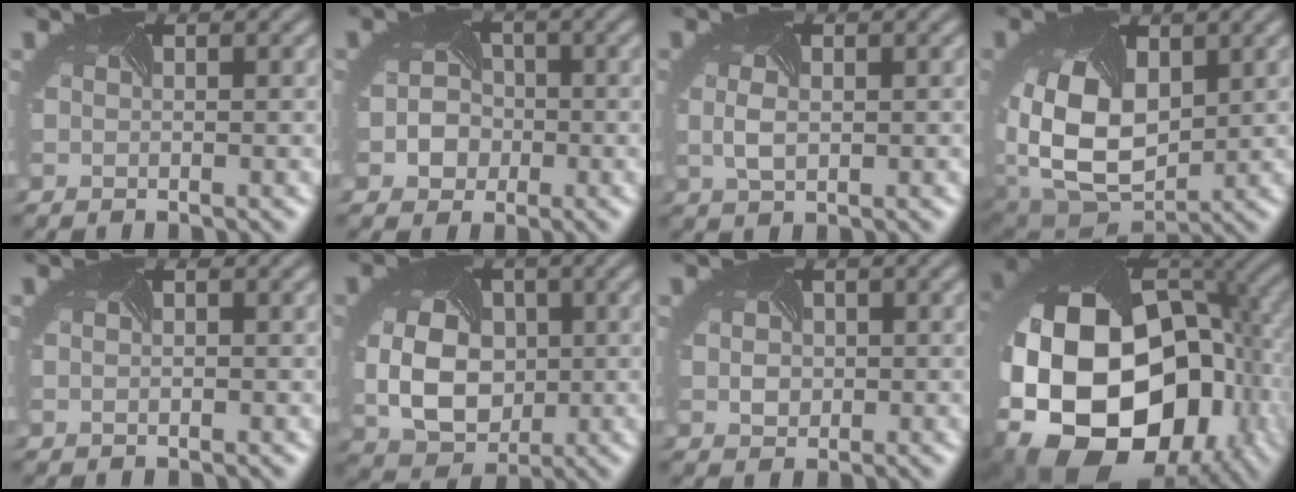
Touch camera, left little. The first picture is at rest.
{"total": 3.1, "force": [-0.9, 2.8, 1.2], "torque": [-0.006, -0.002, -0.015]}
{"total": 1.8, "force": [-0.1, 1.1, 1.4], "torque": [-0.041, -0.005, 0.001]}
{"total": 12.6, "force": [0.9, 8.8, 9.0], "torque": [-0.186, -0.031, 0.033]}
{"total": 1.6, "force": [0.4, 1.2, 1.1], "torque": [-0.011, 0.001, 0.001]}
{"total": 8.4, "force": [-0.5, 6.4, 5.5], "torque": [-0.106, -0.020, 0.003]}
{"total": 2.2, "force": [0.3, 1.9, 1.0], "torque": [-0.020, 0.001, 0.006]}
{"total": 21.5, "force": [-4.1, 15.1, 14.7], "torque": [-0.299, -0.051, -0.049]}